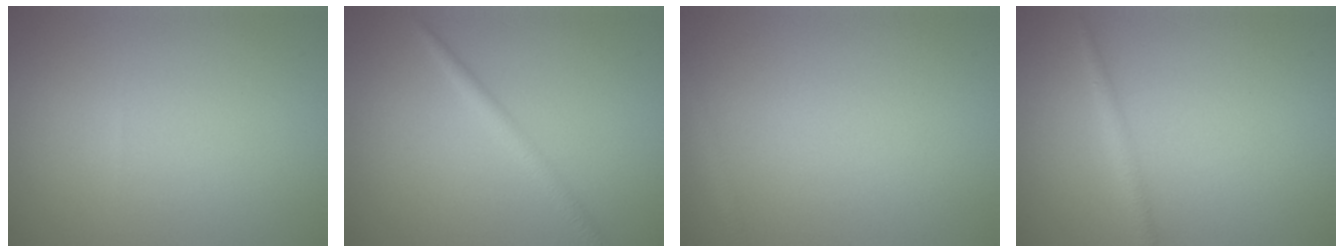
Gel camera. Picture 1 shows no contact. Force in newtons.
{"total": 1.8, "press": 1.8, "slide": 0.1}
{"total": 0.8, "press": 0.8, "slide": 0.0}
{"total": 1.3, "press": 1.3, "slide": 0.1}